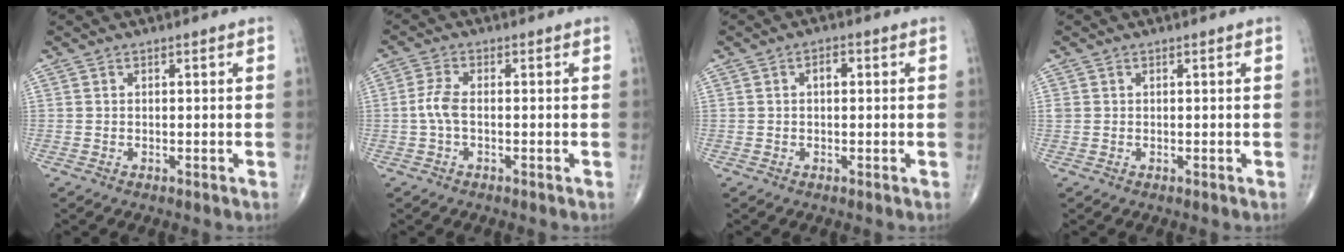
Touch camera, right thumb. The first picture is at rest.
{"total": 3.5, "force": [-0.5, 1.4, 3.1], "torque": [-0.078, 0.003, -0.016]}
{"total": 1.9, "force": [0.3, 1.1, 1.5], "torque": [-0.020, 0.006, 0.001]}
{"total": 0.7, "force": [0.2, 0.7, 0.3], "torque": [-0.001, 0.006, 0.004]}